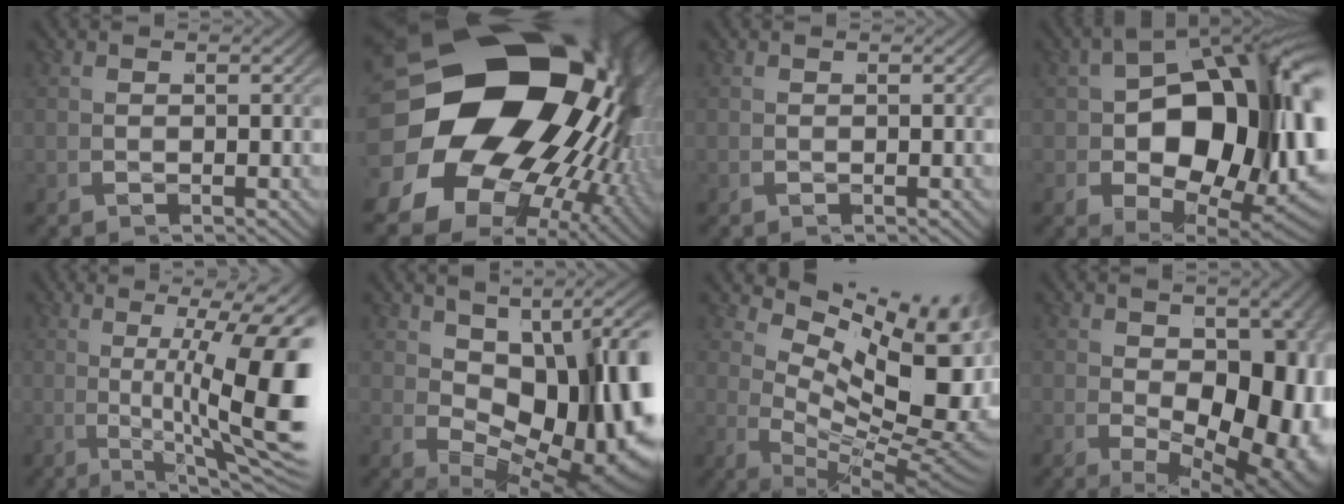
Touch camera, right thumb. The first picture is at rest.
{"total": 37.6, "force": [0.0, 26.2, 27.0], "torque": [-0.422, -0.063, -0.001]}
{"total": 0.0}
{"total": 20.8, "force": [-1.5, 12.2, 16.8], "torque": [-0.273, -0.067, 0.018]}
{"total": 11.9, "force": [0.9, 4.1, 11.1], "torque": [-0.157, 0.003, 0.006]}
{"total": 15.0, "force": [-1.0, 8.0, 12.6], "torque": [-0.191, -0.034, 0.023]}
{"total": 15.0, "force": [1.4, 8.5, 12.3], "torque": [-0.169, -0.039, 0.045]}
{"total": 12.4, "force": [-1.1, 7.2, 10.1], "torque": [-0.164, -0.049, 0.017]}